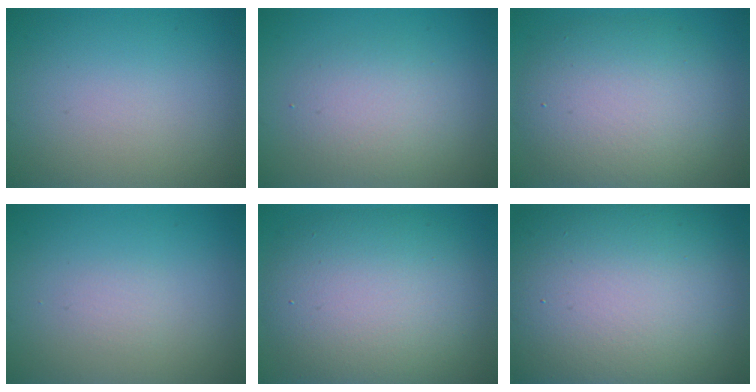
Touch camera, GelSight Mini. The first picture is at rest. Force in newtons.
{"total": 3.0, "press": 3.0, "slide": 0.2}
{"total": 8.1, "press": 8.0, "slide": 1.0}
{"total": 0.7, "press": 0.7, "slide": 0.0}
{"total": 10.7, "press": 10.7, "slide": 0.4}
{"total": 20.5, "press": 20.4, "slide": 1.1}